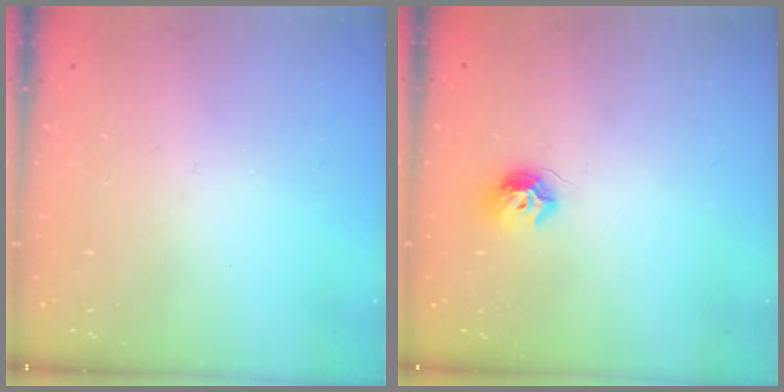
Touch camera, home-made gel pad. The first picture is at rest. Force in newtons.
{"total": 7.6, "press": 7.6, "slide": 0.2}